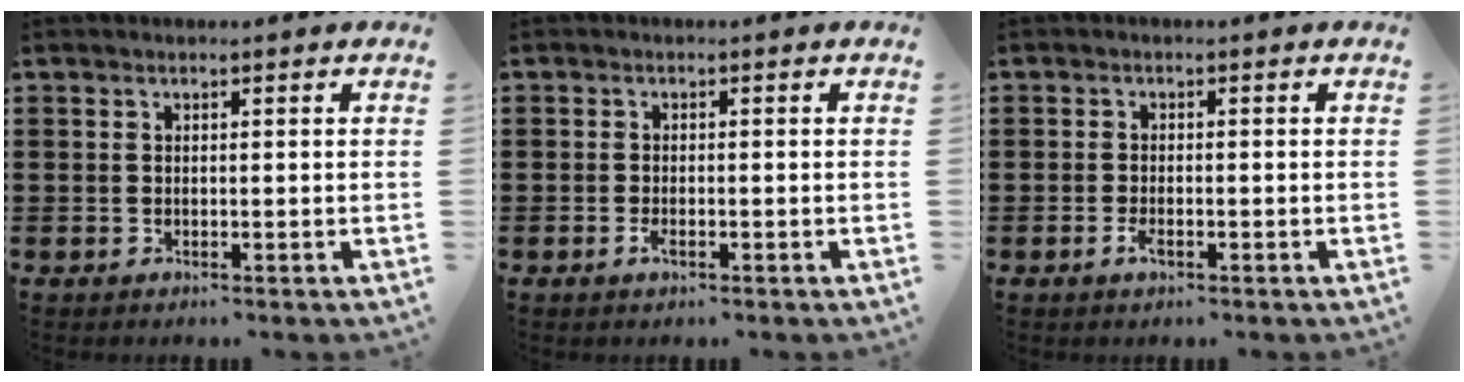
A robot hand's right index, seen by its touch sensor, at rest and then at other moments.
{"total": 1.5, "force": [-0.8, 0.5, 1.2], "torque": [-0.032, -0.008, -0.015]}
{"total": 1.8, "force": [-0.9, 0.6, 1.4], "torque": [-0.035, -0.006, -0.019]}